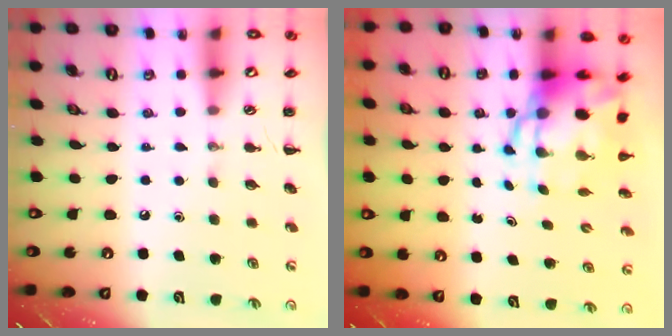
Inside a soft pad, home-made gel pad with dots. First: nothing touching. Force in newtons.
{"total": 9.2, "press": 8.9, "slide": 2.3}